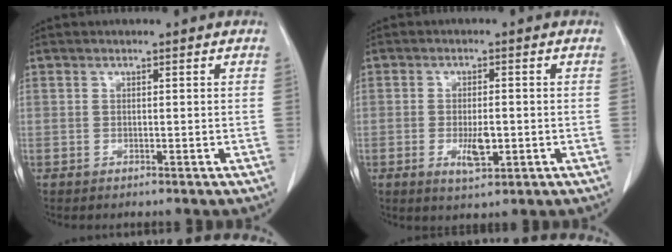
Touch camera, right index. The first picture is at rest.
{"total": 4.6, "force": [-1.1, 1.5, 4.2], "torque": [-0.075, -0.006, -0.012]}